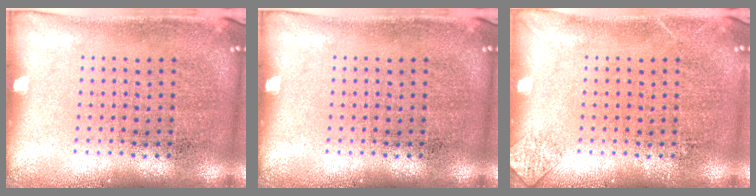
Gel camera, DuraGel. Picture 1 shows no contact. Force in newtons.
{"total": 0.0}
{"total": 0.8, "press": 0.8, "slide": 0.1}